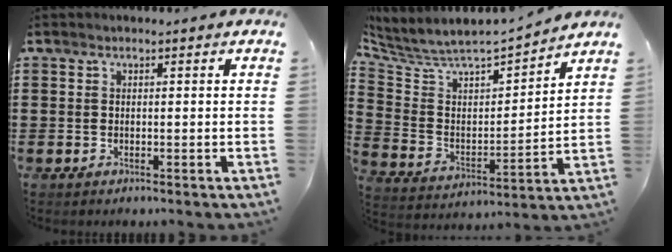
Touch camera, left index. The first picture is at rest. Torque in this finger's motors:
{"motor_torque": [1.14, -1.00, 0.22, 0.05]}